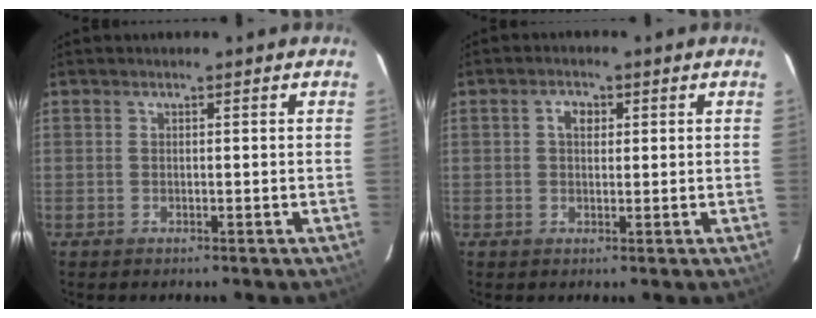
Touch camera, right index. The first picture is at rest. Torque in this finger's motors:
{"motor_torque": [0.07, -0.01, 0.04, 0.04]}